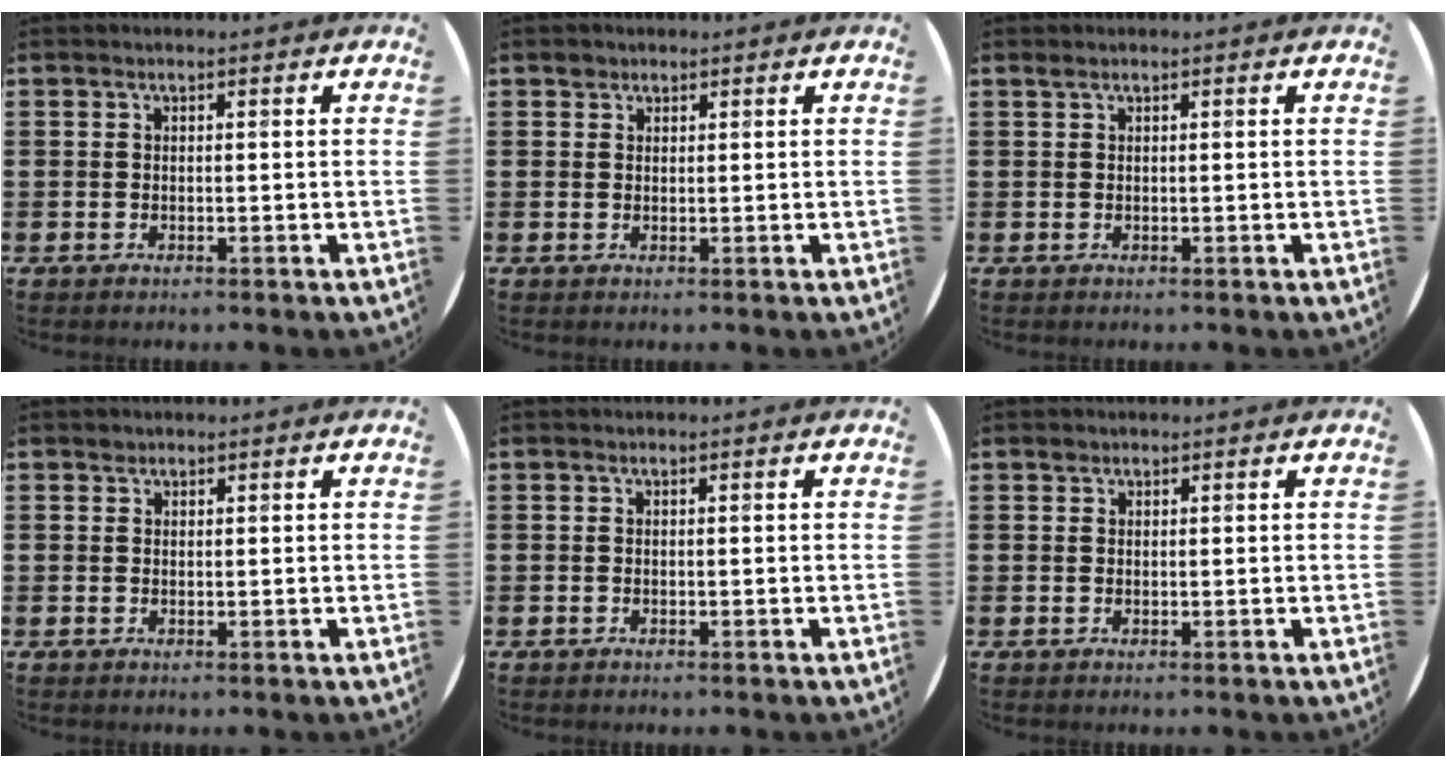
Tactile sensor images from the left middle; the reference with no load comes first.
{"total": 1.1, "force": [0.9, 0.7, 0.0], "torque": [0.007, 0.000, 0.016]}
{"total": 0.0}
{"total": 0.6, "force": [0.5, 0.3, -0.1], "torque": [0.002, 0.004, 0.009]}
{"total": 0.0}
{"total": 0.6, "force": [0.5, 0.3, -0.1], "torque": [0.002, 0.004, 0.010]}